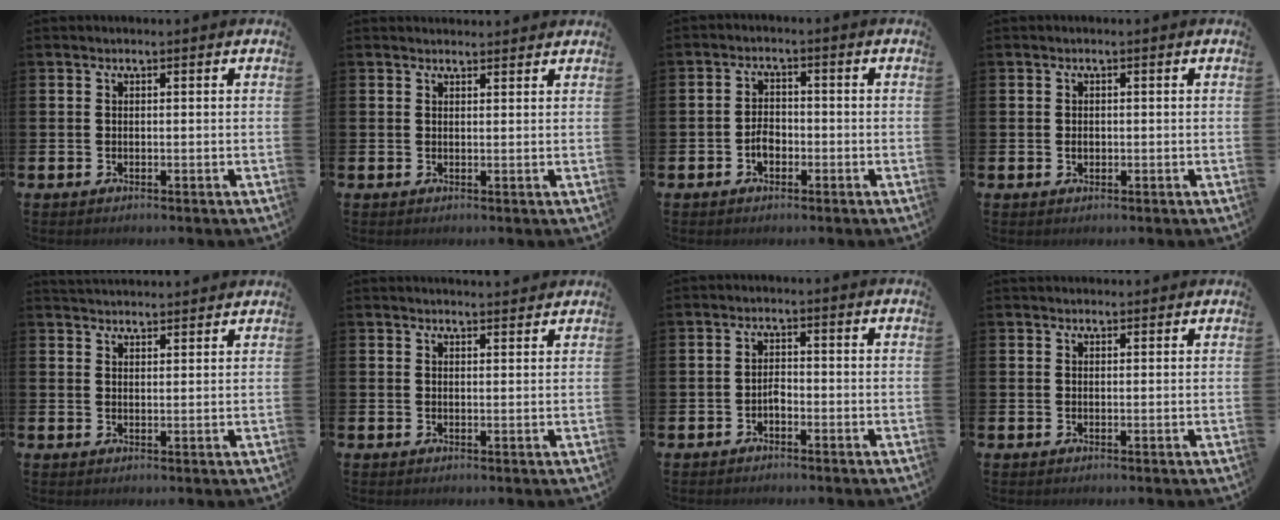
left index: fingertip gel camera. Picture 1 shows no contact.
{"total": 1.5, "force": [1.5, 0.3, -0.1], "torque": [0.010, -0.005, 0.025]}
{"total": 2.7, "force": [-1.0, 1.8, 1.8], "torque": [-0.029, 0.003, -0.022]}
{"total": 0.9, "force": [0.0, 0.7, 0.5], "torque": [-0.007, 0.004, -0.004]}
{"total": 2.8, "force": [2.8, 0.3, -0.1], "torque": [-0.002, -0.013, 0.052]}
{"total": 2.0, "force": [2.0, 0.0, -0.1], "torque": [0.009, -0.013, 0.034]}
{"total": 1.4, "force": [-0.9, 0.6, 0.8], "torque": [-0.012, 0.001, -0.019]}
{"total": 1.0, "force": [1.0, 0.3, 0.1], "torque": [0.008, 0.000, 0.016]}